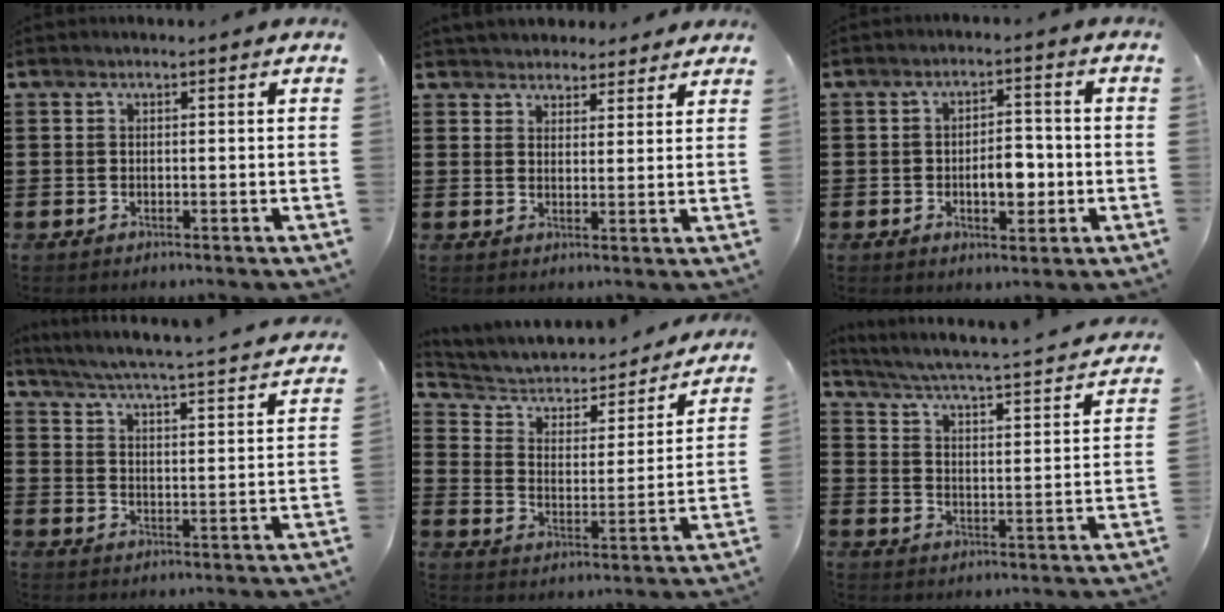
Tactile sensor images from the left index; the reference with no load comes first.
{"total": 3.3, "force": [3.1, 1.1, -0.3], "torque": [-0.005, -0.002, 0.060]}
{"total": 5.4, "force": [-1.1, 2.9, 4.5], "torque": [-0.066, 0.001, -0.025]}
{"total": 4.4, "force": [4.0, -0.6, 1.8], "torque": [-0.056, -0.038, 0.058]}
{"total": 3.8, "force": [3.1, 2.0, 1.0], "torque": [-0.044, -0.026, 0.043]}
{"total": 2.9, "force": [2.5, -0.3, 1.5], "torque": [-0.047, -0.034, 0.029]}